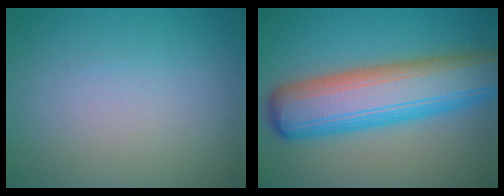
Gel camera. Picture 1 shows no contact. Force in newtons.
{"total": 10.8, "press": 10.8, "slide": 0.5}